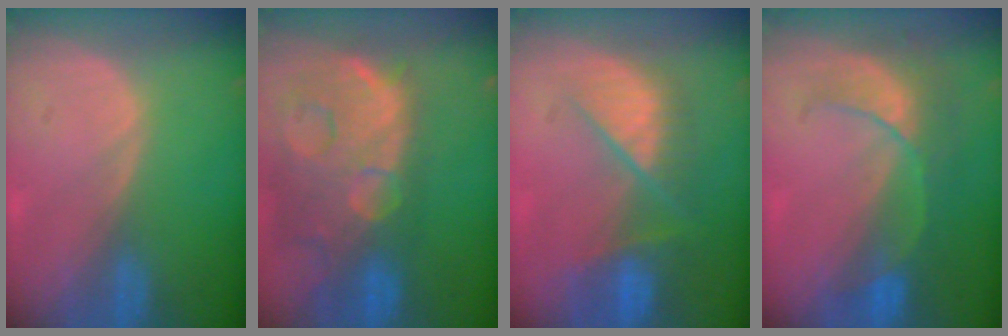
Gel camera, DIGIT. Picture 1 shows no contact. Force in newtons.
{"total": 14.5, "press": 12.0, "slide": 8.1}
{"total": 9.4, "press": 7.9, "slide": 5.0}
{"total": 8.1, "press": 7.2, "slide": 3.6}